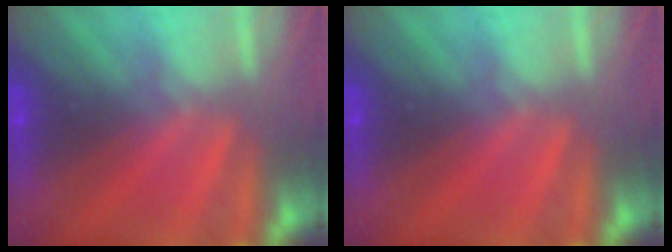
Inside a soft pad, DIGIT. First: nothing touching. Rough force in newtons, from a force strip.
{"total": 0.0}